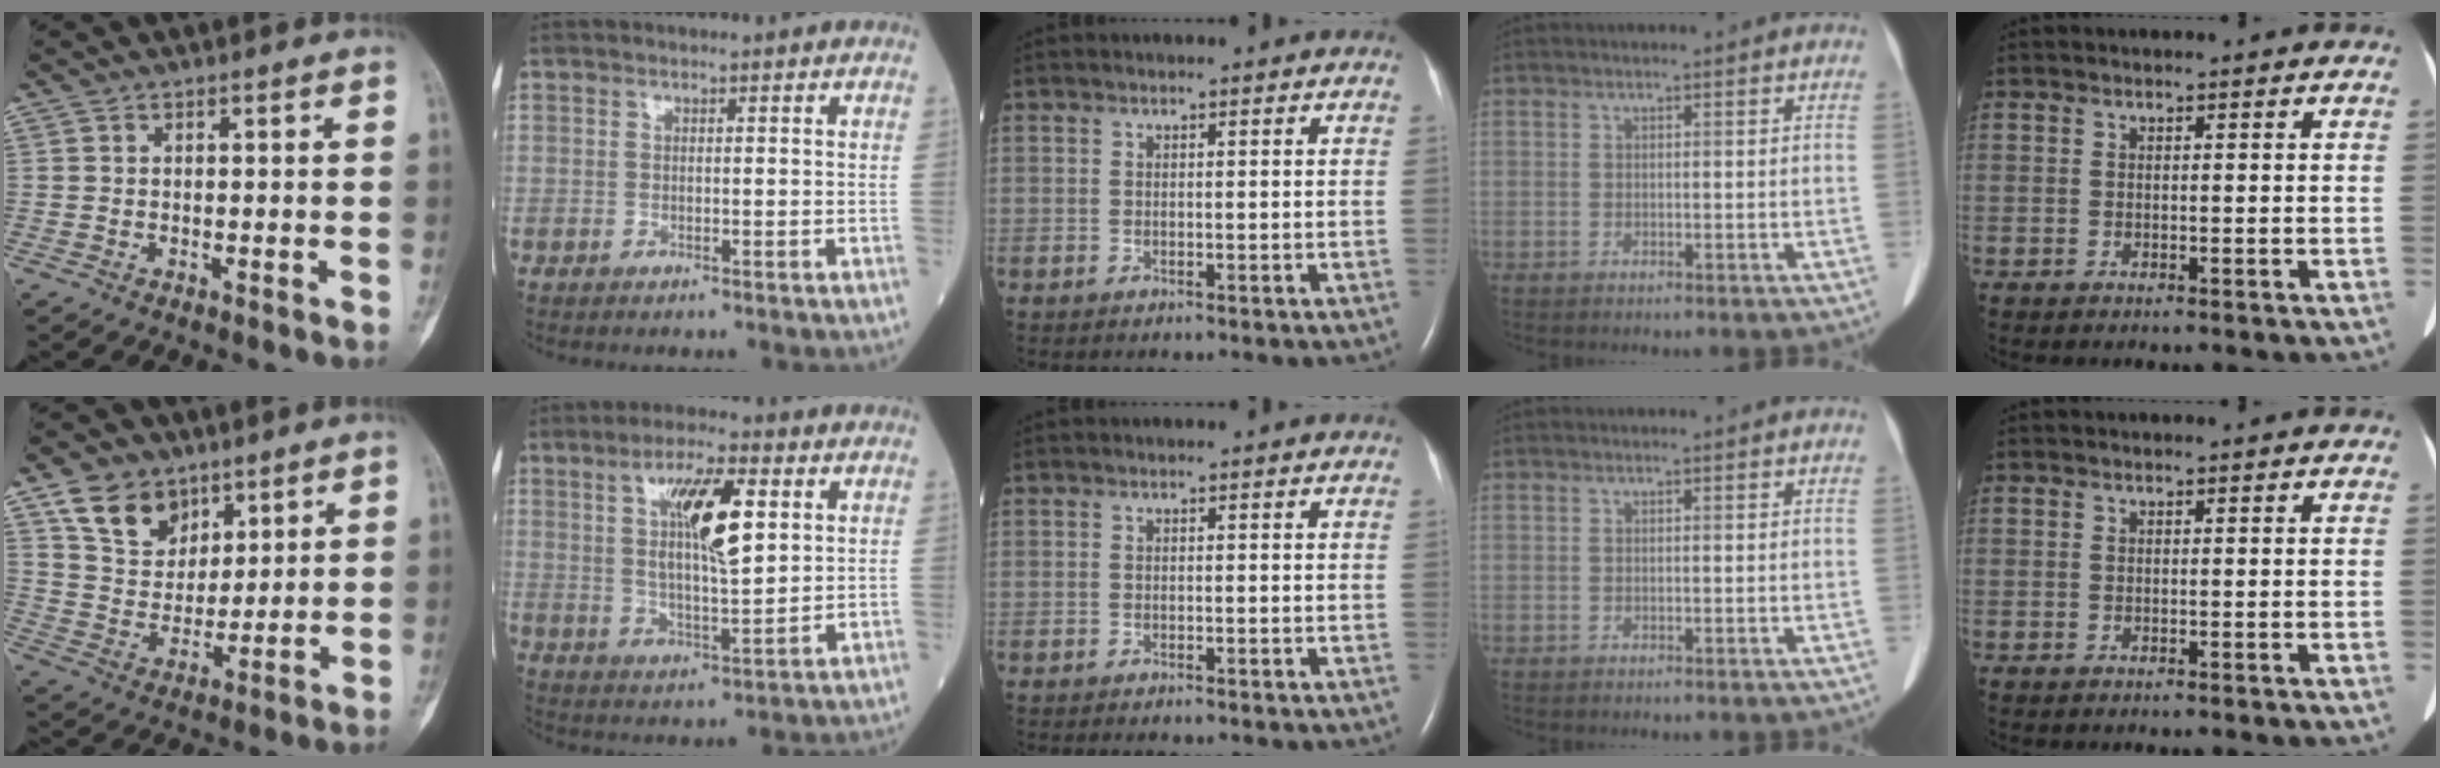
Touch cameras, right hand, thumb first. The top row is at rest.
{"thumb": {"total": 11.4, "force": [6.9, 8.0, 4.4], "torque": [-0.050, -0.037, 0.132]}, "index": {"total": 11.1, "force": [3.4, 2.3, 10.3], "torque": [-0.186, 0.004, 0.060]}, "middle": {"total": 3.4, "force": [-3.0, 0.8, 1.4], "torque": [-0.017, -0.006, -0.035]}}